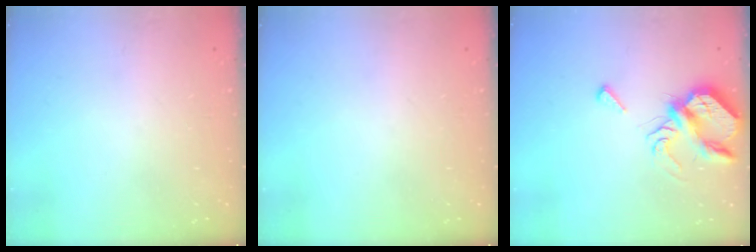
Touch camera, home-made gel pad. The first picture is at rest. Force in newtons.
{"total": 0.0}
{"total": 7.2, "press": 7.1, "slide": 0.9}